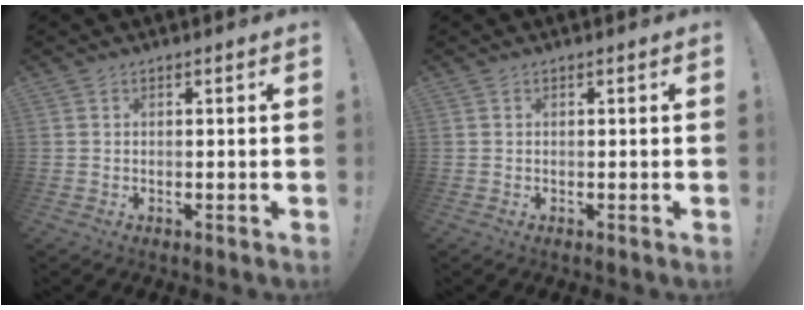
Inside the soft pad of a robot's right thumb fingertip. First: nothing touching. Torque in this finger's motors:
{"motor_torque": [-0.13, -0.09, 0.07, -0.07, 0.02]}